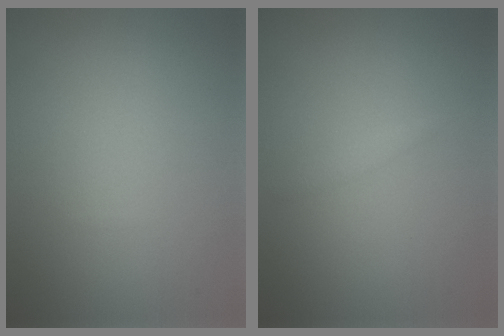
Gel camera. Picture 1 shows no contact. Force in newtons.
{"total": 0.6, "press": 0.6, "slide": 0.0}